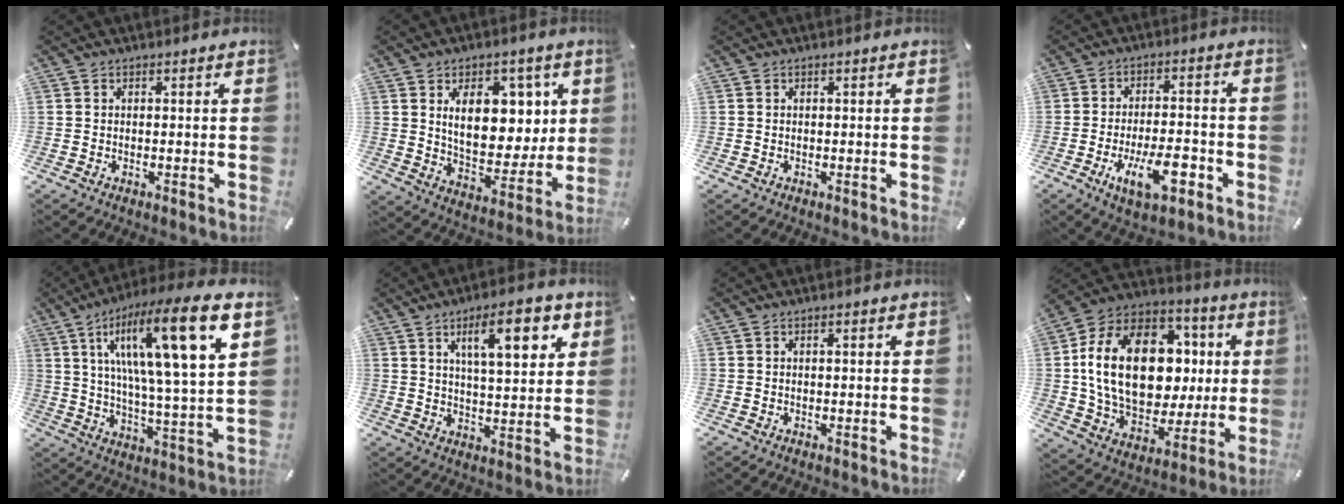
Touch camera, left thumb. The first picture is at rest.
{"total": 13.9, "force": [5.2, 9.4, 8.9], "torque": [-0.125, -0.018, 0.096]}
{"total": 0.0}
{"total": 12.3, "force": [-5.1, 5.6, 9.7], "torque": [-0.158, 0.011, -0.088]}
{"total": 20.6, "force": [10.4, 4.2, 17.3], "torque": [-0.298, -0.059, 0.147]}
{"total": 13.7, "force": [6.5, 4.8, 11.1], "torque": [-0.168, -0.015, 0.103]}
{"total": 0.7, "force": [0.1, 0.1, 0.7], "torque": [-0.012, 0.001, 0.001]}
{"total": 24.3, "force": [2.4, 17.0, 17.3], "torque": [-0.336, 0.004, 0.050]}